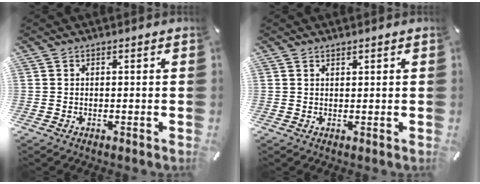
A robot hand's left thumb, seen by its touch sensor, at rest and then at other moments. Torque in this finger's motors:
{"motor_torque": [0.06, -0.36, -0.23, 0.19, -0.04]}